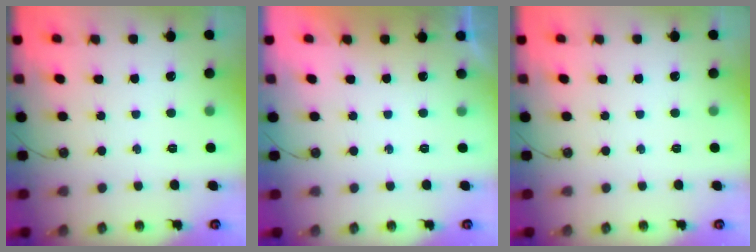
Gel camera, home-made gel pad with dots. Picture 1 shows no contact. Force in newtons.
{"total": 0.0}
{"total": 0.0}